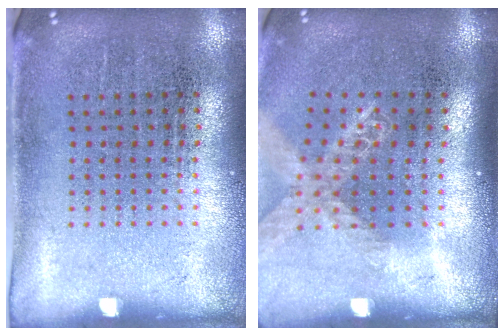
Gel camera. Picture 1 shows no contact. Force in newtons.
{"total": 1.6, "press": 1.4, "slide": 0.8}